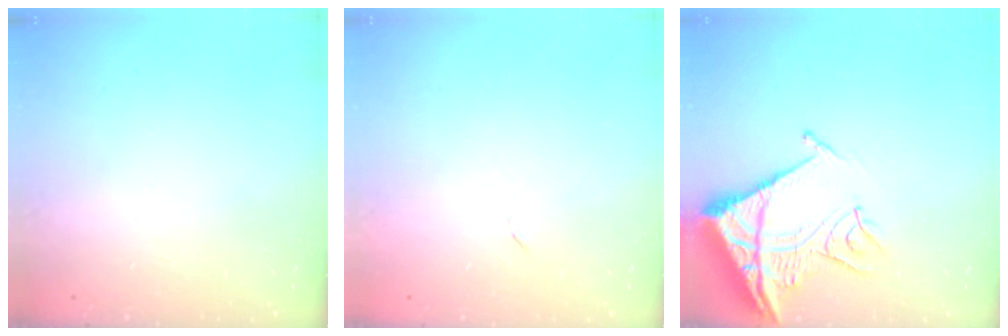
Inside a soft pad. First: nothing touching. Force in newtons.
{"total": 3.7, "press": 3.7, "slide": 0.2}
{"total": 14.1, "press": 14.0, "slide": 1.6}